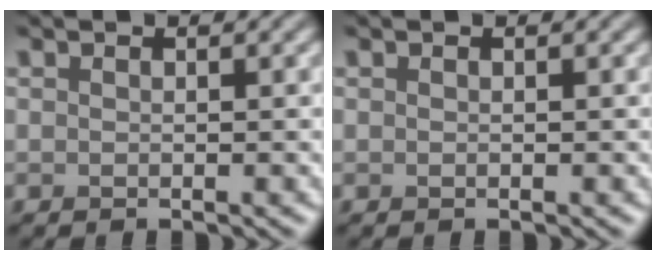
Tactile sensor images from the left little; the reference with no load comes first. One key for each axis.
{"total": 0.0}